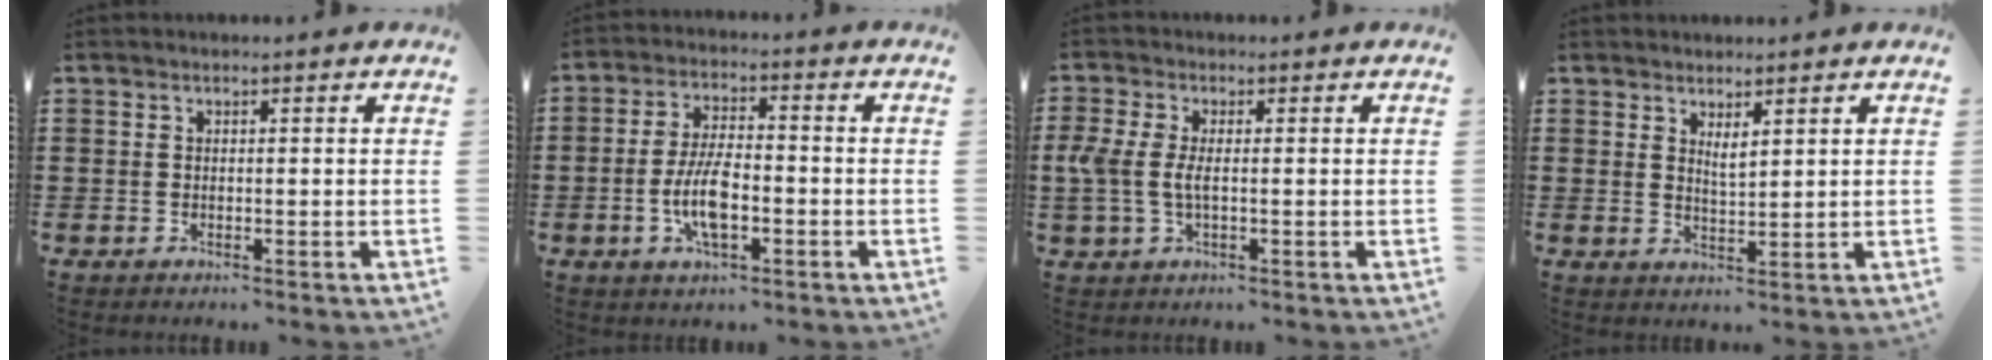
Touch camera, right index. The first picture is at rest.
{"total": 7.5, "force": [-2.0, 2.9, 6.7], "torque": [-0.147, -0.001, -0.042]}
{"total": 3.9, "force": [-0.3, 1.8, 3.5], "torque": [-0.093, -0.005, -0.015]}
{"total": 2.1, "force": [1.6, 0.4, 1.3], "torque": [-0.028, 0.002, 0.030]}